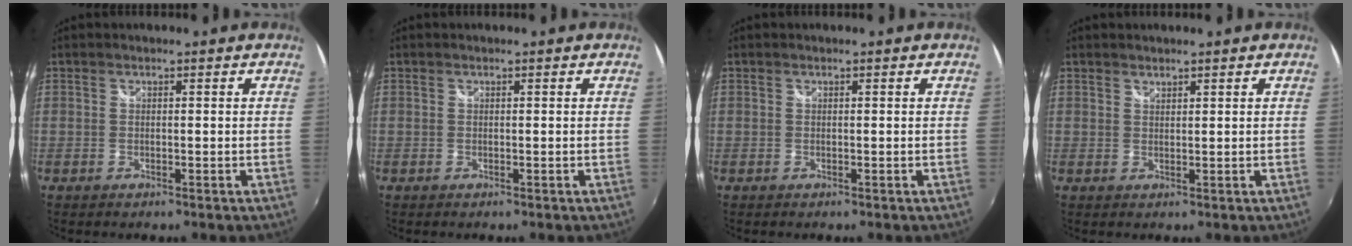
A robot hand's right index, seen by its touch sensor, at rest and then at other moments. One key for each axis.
{"total": 0.0}
{"total": 0.0}
{"total": 0.9, "fx": 0.9, "fy": 0.2, "fz": 0.1, "tx": 0.000, "ty": 0.000, "tz": 0.017}